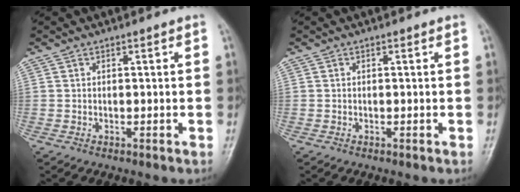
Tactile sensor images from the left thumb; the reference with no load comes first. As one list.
[{"total": 0.0}]